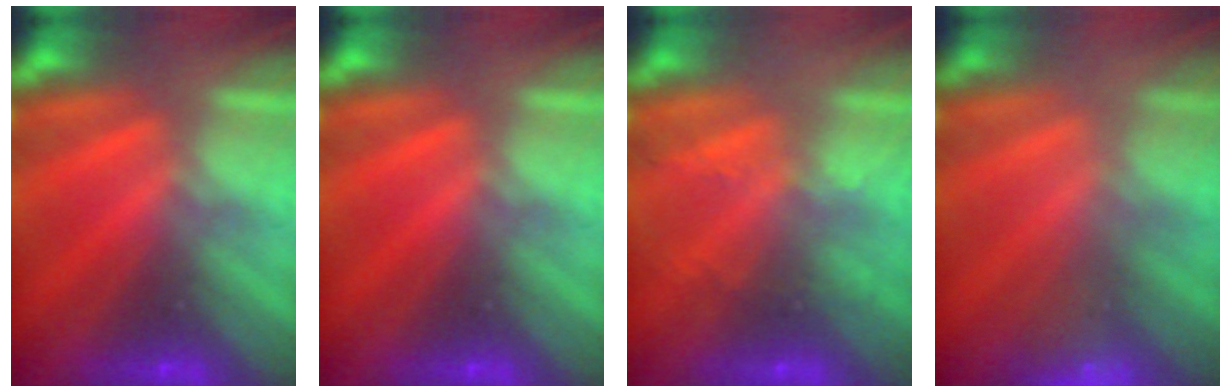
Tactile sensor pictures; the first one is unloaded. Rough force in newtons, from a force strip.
{"total": 0.0}
{"total": 2.1}
{"total": 2.3}